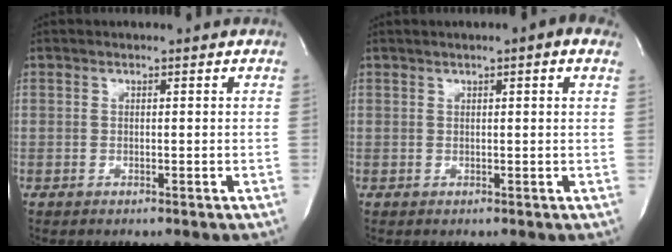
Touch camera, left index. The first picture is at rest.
{"total": 3.2, "force": [1.6, 0.3, 2.7], "torque": [-0.041, 0.013, 0.019]}